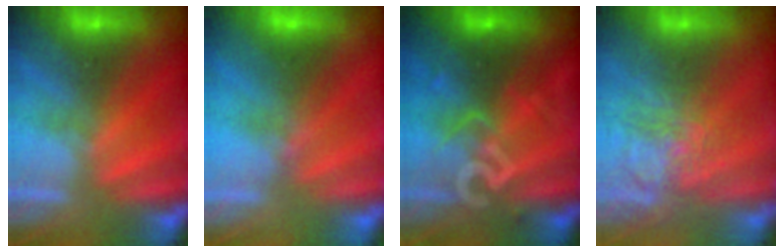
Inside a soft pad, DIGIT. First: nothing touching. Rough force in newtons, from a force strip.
{"total": 2.9}
{"total": 2.8}
{"total": 3.5}